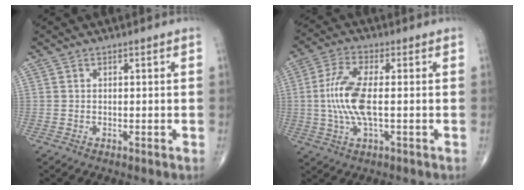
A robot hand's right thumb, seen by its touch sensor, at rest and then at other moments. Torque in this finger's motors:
{"motor_torque": [1.41, 1.59, 1.10, -0.39, 0.46]}